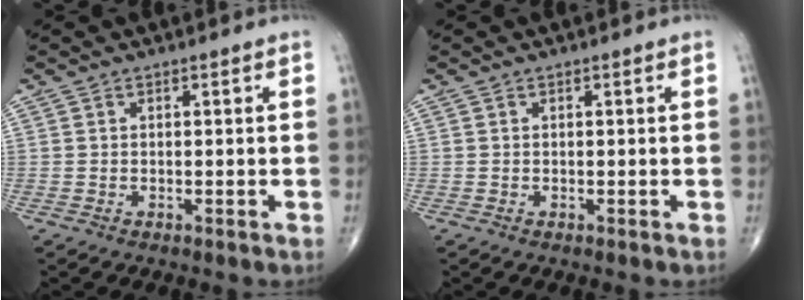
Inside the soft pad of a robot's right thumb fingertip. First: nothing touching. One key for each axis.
{"total": 0.0}